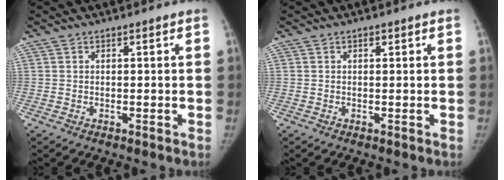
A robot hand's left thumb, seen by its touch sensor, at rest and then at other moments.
{"total": 0.6, "force": [0.3, 0.4, 0.4], "torque": [-0.001, 0.000, 0.003]}